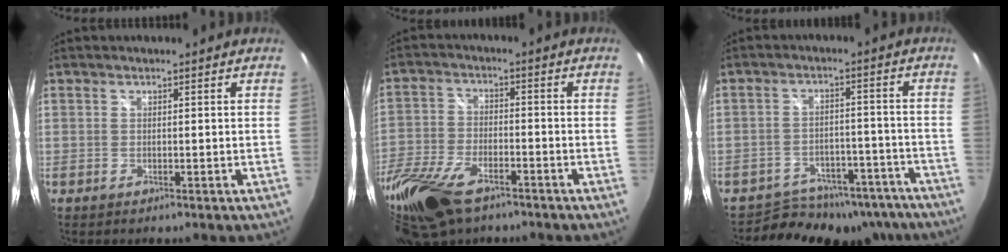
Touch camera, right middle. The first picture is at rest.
{"total": 19.3, "force": [-12.6, 9.1, 11.4], "torque": [-0.285, -0.039, -0.238]}
{"total": 16.7, "force": [-14.2, 7.5, 4.3], "torque": [-0.088, 0.022, -0.176]}